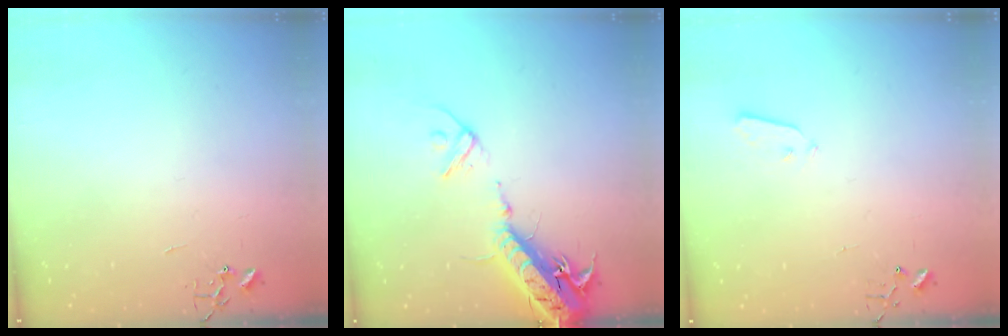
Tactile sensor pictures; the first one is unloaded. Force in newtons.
{"total": 18.2, "press": 17.7, "slide": 4.1}
{"total": 3.7, "press": 3.7, "slide": 0.1}